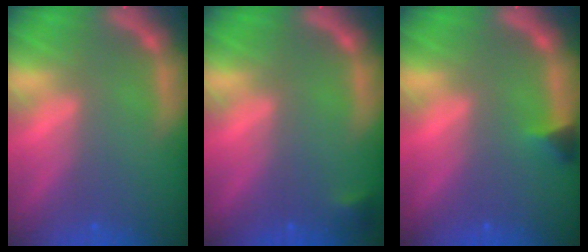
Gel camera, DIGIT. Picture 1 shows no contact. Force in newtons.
{"total": 0.9}
{"total": 1.4}